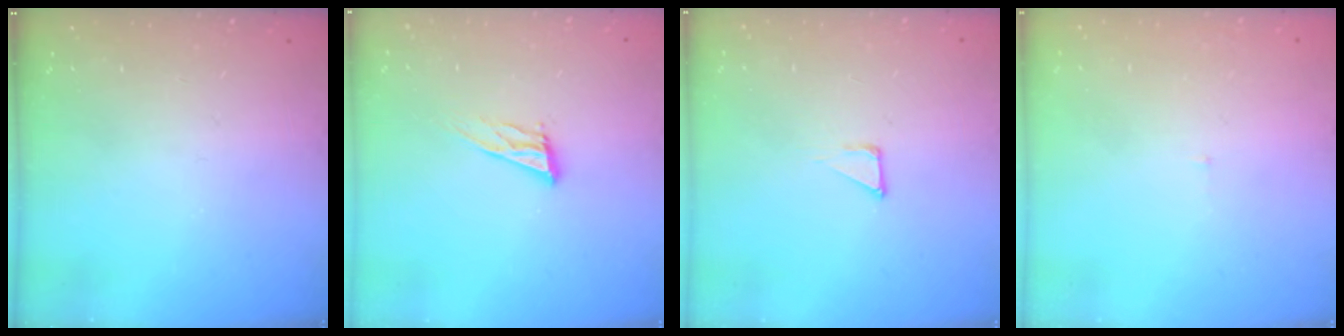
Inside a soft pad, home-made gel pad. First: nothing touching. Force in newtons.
{"total": 9.3, "press": 9.0, "slide": 2.5}
{"total": 2.7, "press": 2.7, "slide": 0.3}
{"total": 3.0, "press": 3.0, "slide": 0.2}